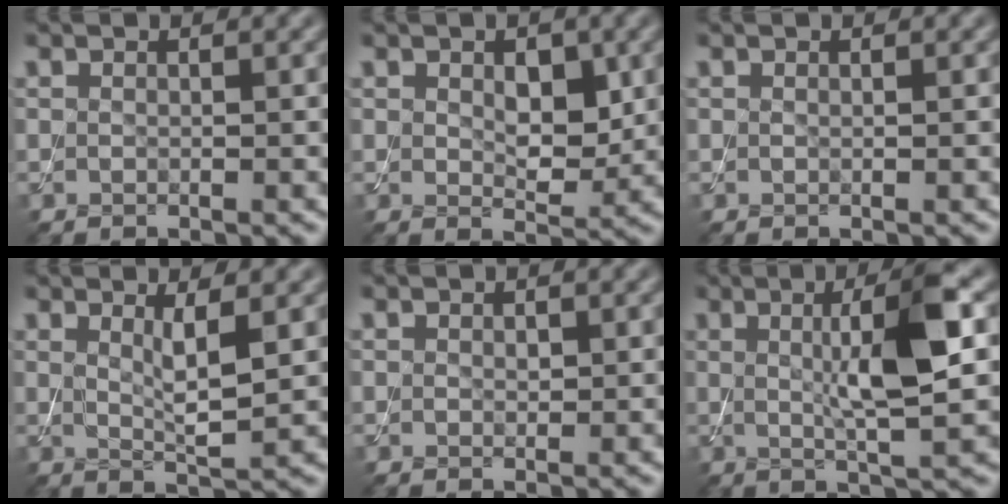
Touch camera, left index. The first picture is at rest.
{"total": 3.4, "force": [0.7, 2.0, 2.7], "torque": [-0.046, -0.009, 0.015]}
{"total": 0.0}
{"total": 2.9, "force": [1.0, 0.6, 2.7], "torque": [-0.045, -0.010, 0.019]}
{"total": 0.6, "force": [0.2, 0.4, 0.4], "torque": [-0.005, -0.001, 0.002]}
{"total": 7.1, "force": [1.0, 1.4, 6.9], "torque": [-0.111, 0.006, 0.017]}